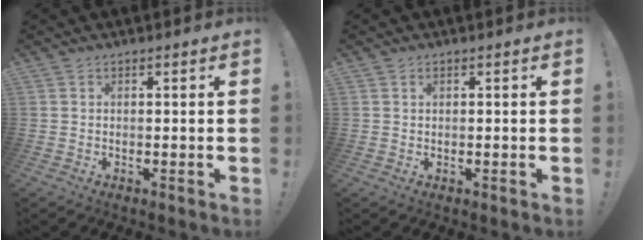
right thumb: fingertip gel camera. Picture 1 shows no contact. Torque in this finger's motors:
{"motor_torque": [0.08, 0.15, -0.01, -0.05, -0.01]}